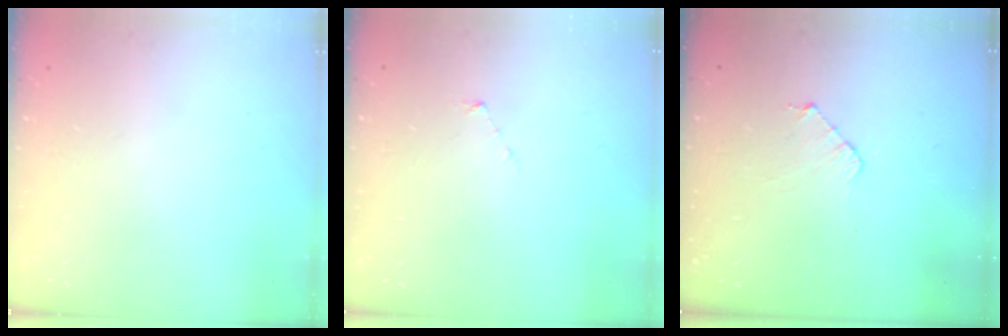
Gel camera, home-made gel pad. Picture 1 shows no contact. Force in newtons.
{"total": 3.2, "press": 3.2, "slide": 0.3}
{"total": 4.1, "press": 4.0, "slide": 0.4}